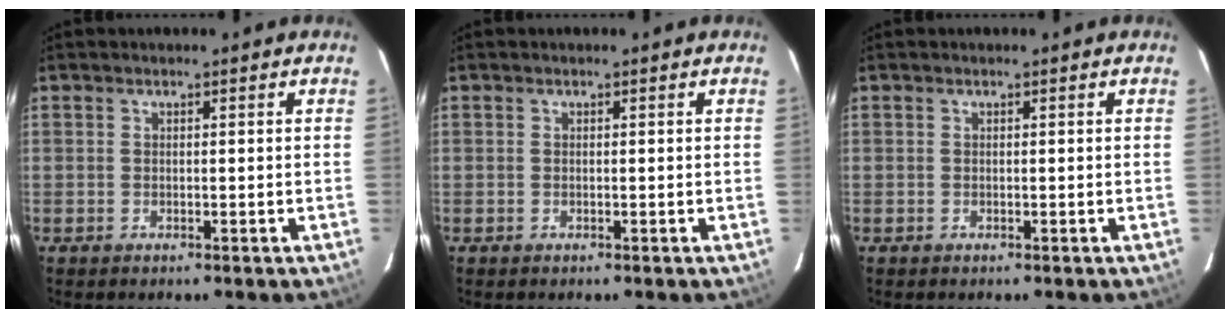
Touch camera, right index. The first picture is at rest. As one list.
[{"total": 0.0}, {"total": 0.0}]